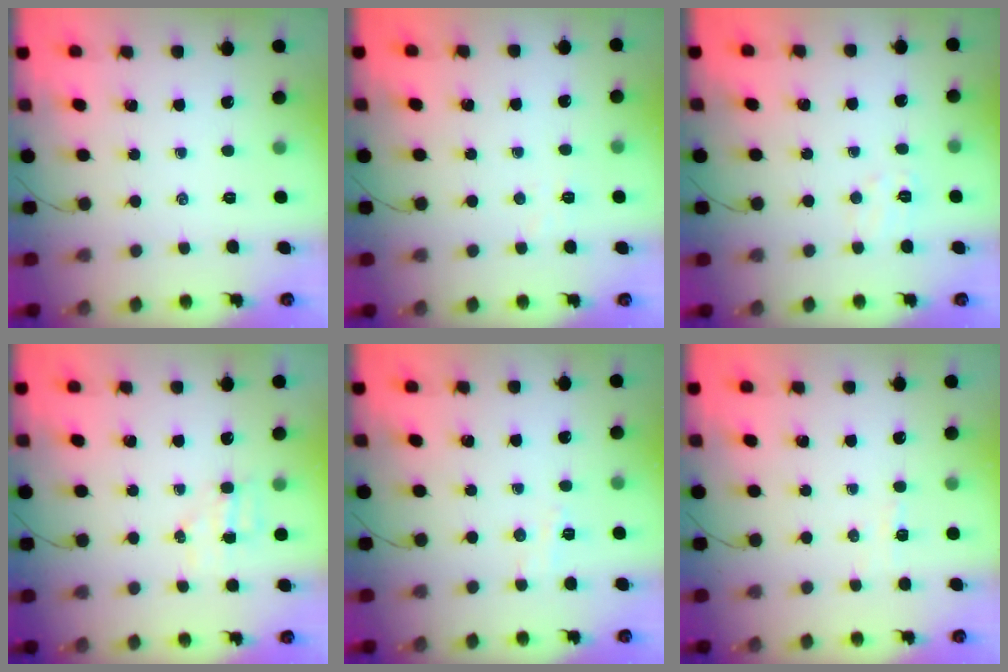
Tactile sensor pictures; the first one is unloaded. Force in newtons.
{"total": 2.5, "press": 2.4, "slide": 0.6}
{"total": 5.0, "press": 4.9, "slide": 1.1}
{"total": 4.7, "press": 4.6, "slide": 1.2}
{"total": 3.5, "press": 3.4, "slide": 0.9}
{"total": 2.8, "press": 2.7, "slide": 0.7}